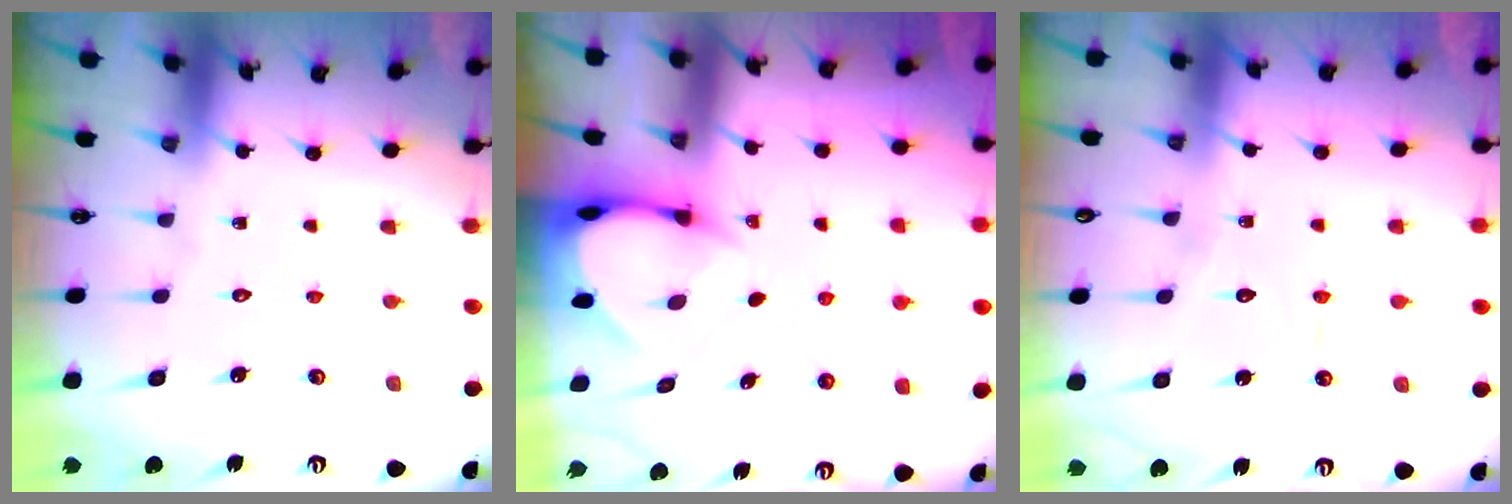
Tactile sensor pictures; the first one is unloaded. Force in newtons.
{"total": 3.4, "press": 3.4, "slide": 0.2}
{"total": 6.1, "press": 6.1, "slide": 0.5}